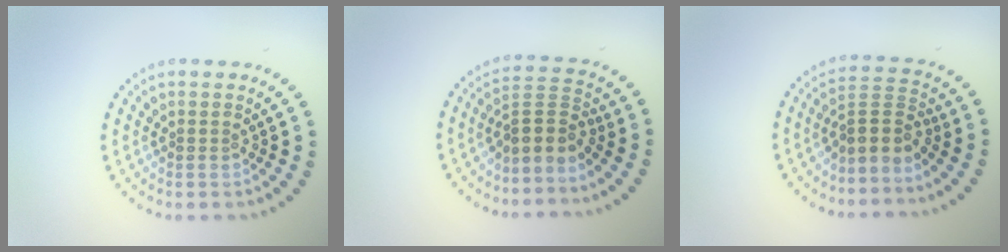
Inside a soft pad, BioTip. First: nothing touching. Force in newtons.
{"total": 3.1, "press": 2.2, "slide": 2.2}
{"total": 3.0, "press": 2.1, "slide": 2.1}